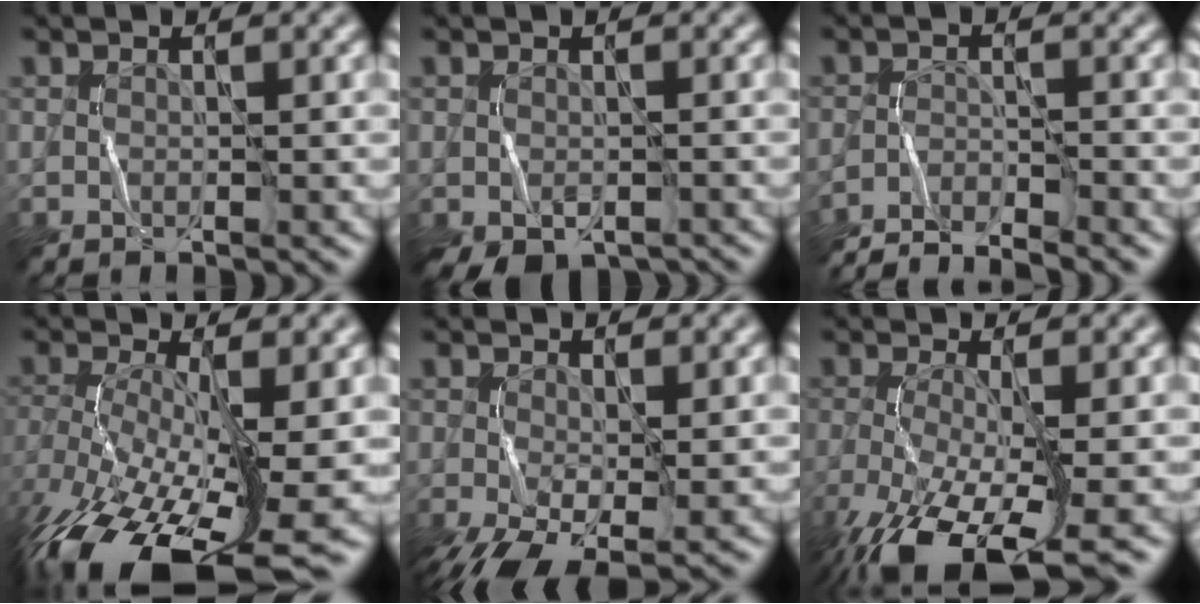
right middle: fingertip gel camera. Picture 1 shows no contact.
{"total": 2.6, "force": [-1.5, 1.6, 1.4], "torque": [-0.025, -0.015, -0.020]}
{"total": 5.5, "force": [-5.2, 0.6, 1.7], "torque": [-0.028, -0.009, -0.092]}
{"total": 14.2, "force": [-6.6, 5.6, 11.2], "torque": [-0.229, -0.033, -0.109]}
{"total": 6.6, "force": [-2.4, 3.3, 5.2], "torque": [-0.121, -0.028, -0.035]}
{"total": 9.3, "force": [-4.4, 3.2, 7.5], "torque": [-0.157, -0.024, -0.078]}